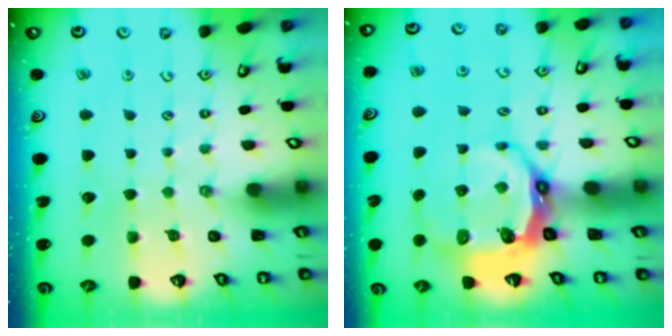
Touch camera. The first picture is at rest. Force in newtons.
{"total": 7.8, "press": 6.9, "slide": 3.7}